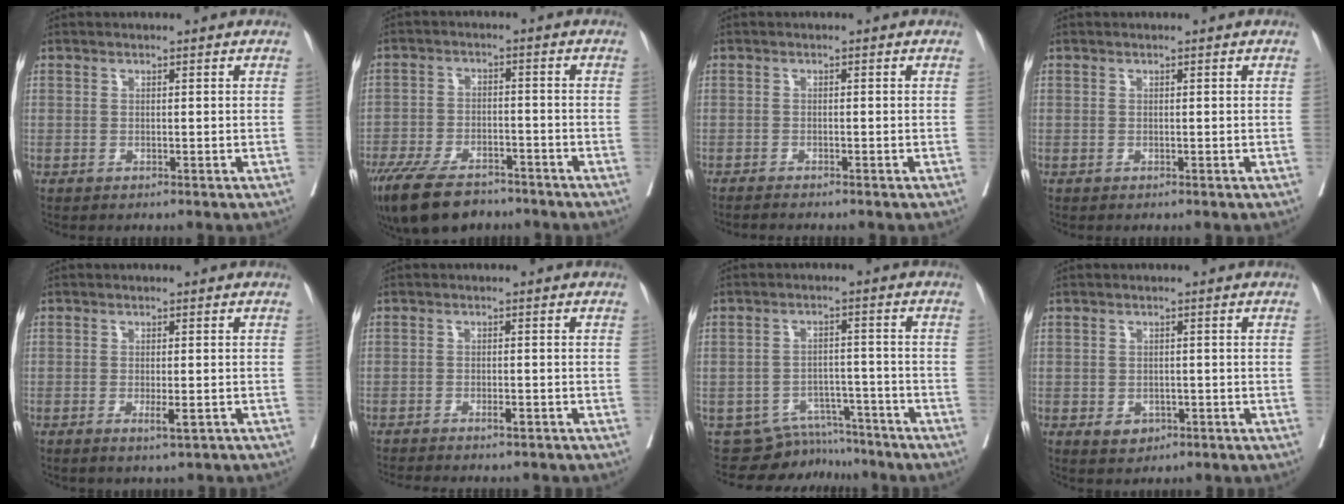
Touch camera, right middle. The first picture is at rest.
{"total": 12.7, "force": [-9.6, 4.9, 6.6], "torque": [-0.121, -0.014, -0.157]}
{"total": 2.1, "force": [-1.9, -0.1, 1.0], "torque": [-0.014, -0.001, -0.027]}
{"total": 0.0}
{"total": 2.2, "force": [-1.1, 0.5, 1.8], "torque": [-0.029, -0.001, -0.017]}
{"total": 4.4, "force": [-3.8, 0.6, 2.2], "torque": [-0.029, -0.004, -0.051]}
{"total": 8.4, "force": [-7.9, 2.8, -1.0], "torque": [0.025, 0.034, -0.108]}
{"total": 2.6, "force": [-1.2, 2.0, 1.3], "torque": [-0.014, 0.003, -0.007]}